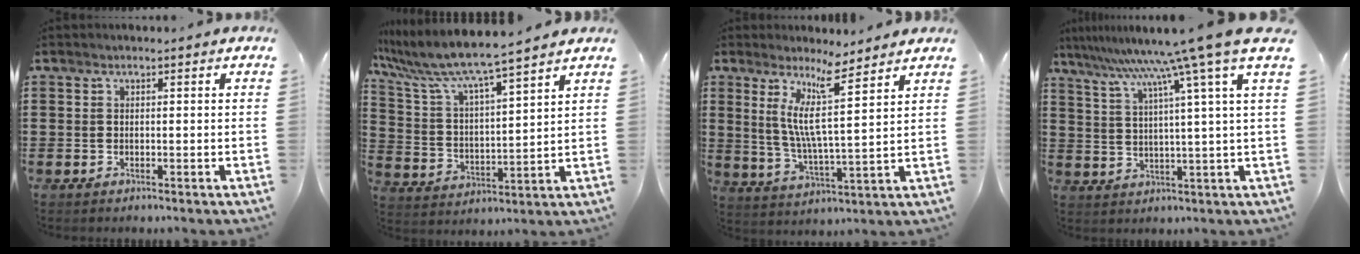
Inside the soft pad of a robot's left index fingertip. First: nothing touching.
{"total": 6.8, "force": [6.1, -0.2, 3.0], "torque": [-0.086, -0.039, 0.098]}
{"total": 9.2, "force": [6.1, 0.8, 6.9], "torque": [-0.143, -0.033, 0.104]}
{"total": 10.1, "force": [7.4, -2.4, 6.5], "torque": [-0.154, -0.044, 0.111]}